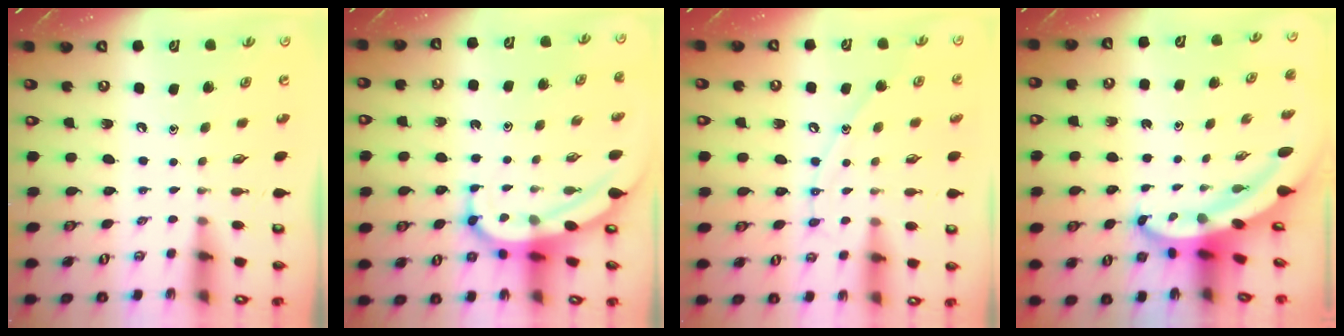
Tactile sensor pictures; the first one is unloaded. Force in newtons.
{"total": 8.1, "press": 8.1, "slide": 0.8}
{"total": 9.2, "press": 9.2, "slide": 0.8}
{"total": 7.8, "press": 7.8, "slide": 0.5}